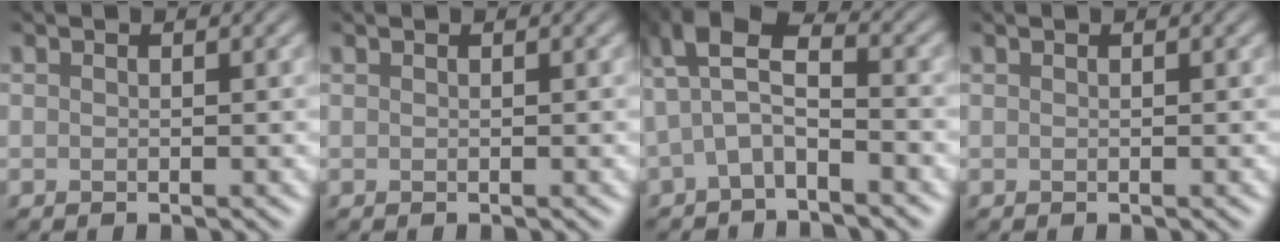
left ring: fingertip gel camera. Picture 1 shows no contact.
{"total": 0.0}
{"total": 4.1, "force": [-0.9, 2.0, 3.5], "torque": [-0.067, 0.020, -0.027]}
{"total": 0.0}